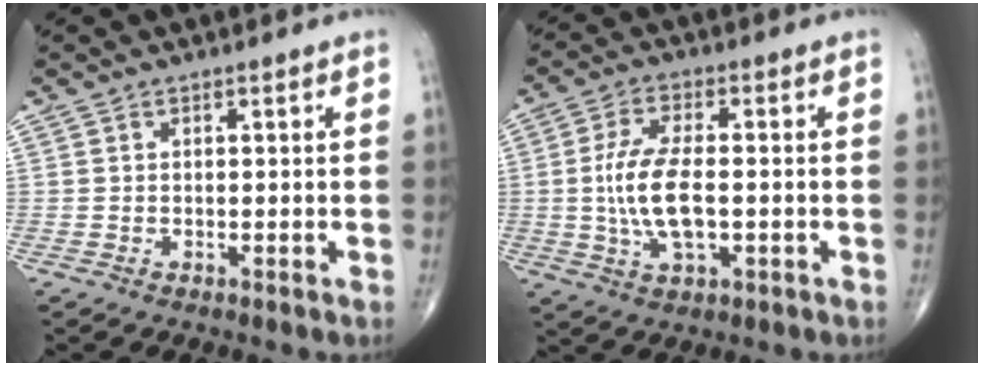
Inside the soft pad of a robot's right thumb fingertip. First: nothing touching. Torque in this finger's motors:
{"motor_torque": [1.47, 3.53, 1.19, 0.21, 0.11]}